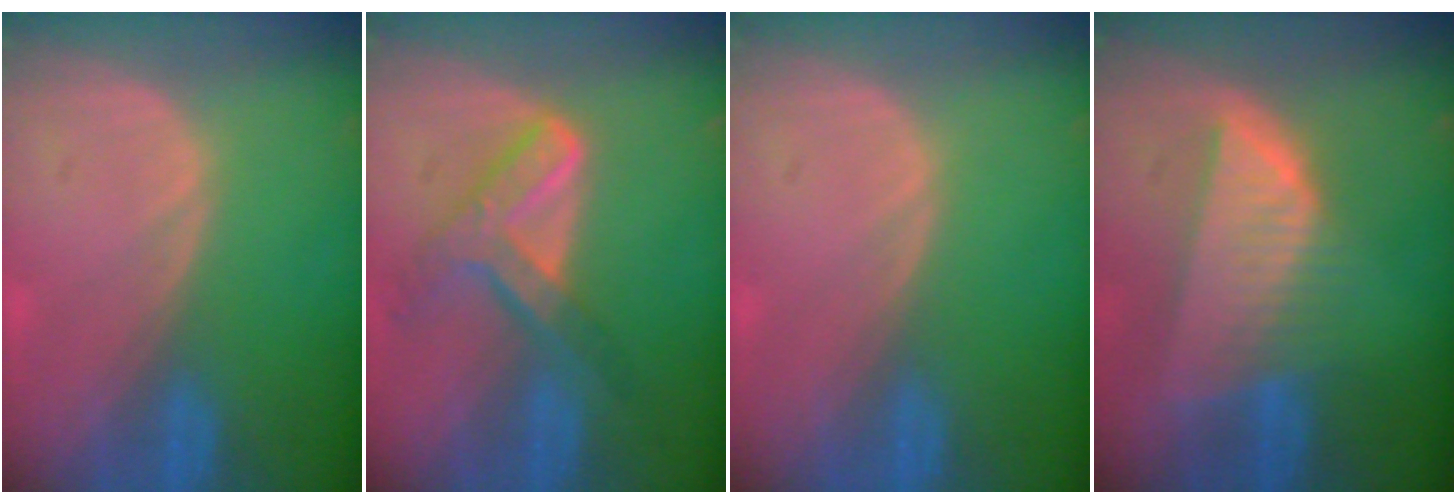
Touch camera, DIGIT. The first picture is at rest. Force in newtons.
{"total": 7.5, "press": 6.2, "slide": 4.2}
{"total": 0.0}
{"total": 8.3, "press": 7.3, "slide": 3.9}